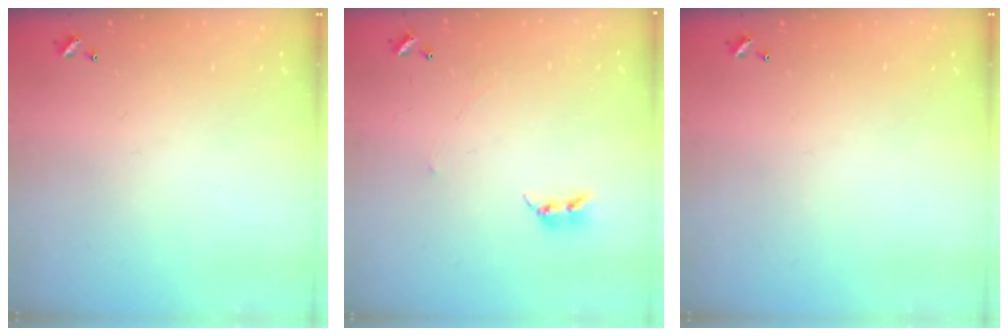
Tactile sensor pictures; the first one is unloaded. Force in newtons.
{"total": 2.4, "press": 2.4, "slide": 0.2}
{"total": 0.0}